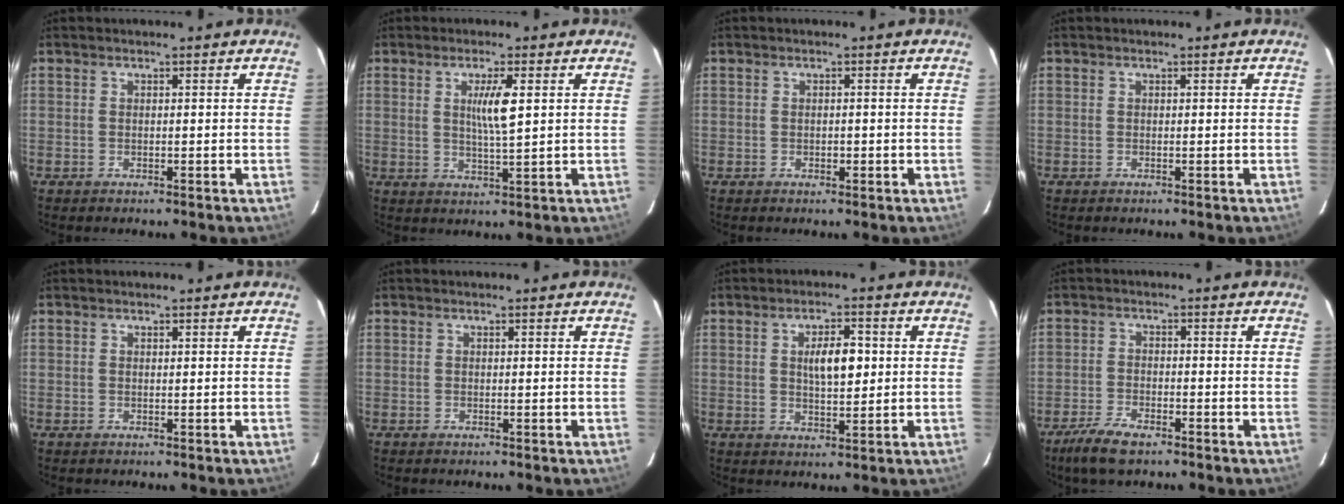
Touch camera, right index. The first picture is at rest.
{"total": 4.9, "force": [1.3, 0.0, 4.7], "torque": [-0.085, -0.007, 0.023]}
{"total": 0.8, "force": [-0.2, 0.5, 0.5], "torque": [-0.009, 0.001, -0.001]}
{"total": 0.0}
{"total": 0.0}
{"total": 0.0}
{"total": 5.7, "force": [1.0, 1.9, 5.3], "torque": [-0.087, 0.006, 0.020]}
{"total": 5.4, "force": [-4.0, 1.3, 3.3], "torque": [-0.075, -0.009, -0.074]}